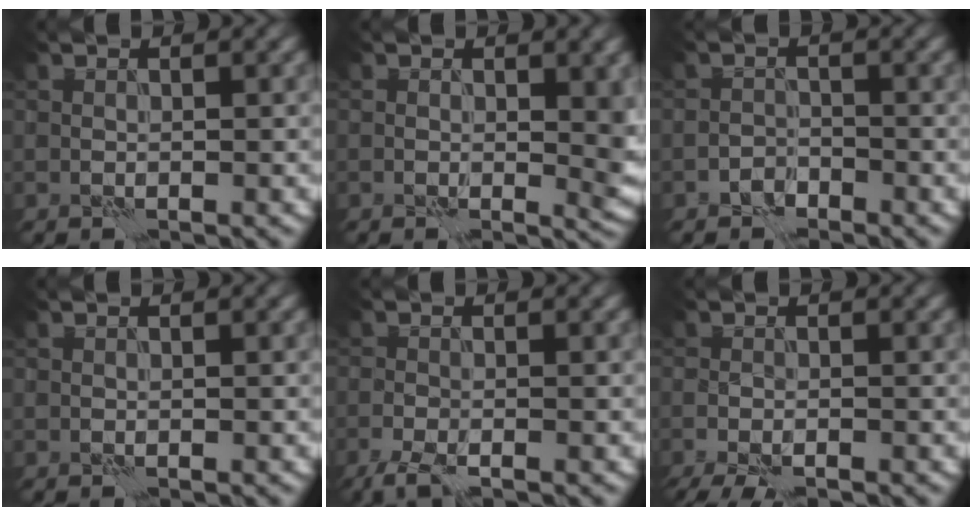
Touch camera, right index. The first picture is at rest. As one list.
[{"total": 3.7, "force": [0.0, 1.7, 3.2], "torque": [-0.033, -0.003, 0.000]}, {"total": 1.2, "force": [-1.1, 0.5, 0.1], "torque": [0.001, 0.006, -0.023]}, {"total": 0.0}, {"total": 2.4, "force": [-1.8, 0.4, 1.5], "torque": [-0.032, -0.006, -0.038]}, {"total": 2.6, "force": [-1.9, 0.4, 1.8], "torque": [-0.032, -0.004, -0.039]}]